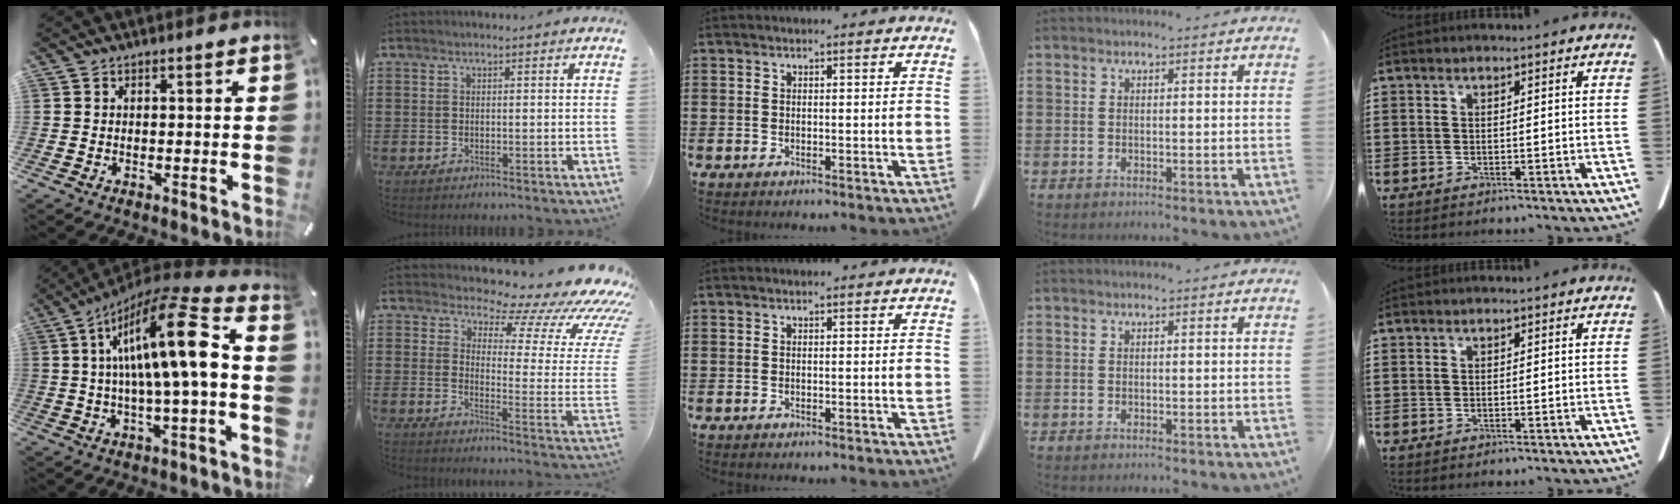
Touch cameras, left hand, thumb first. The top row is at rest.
{"thumb": {"total": 19.4, "force": [3.3, 3.7, 18.8], "torque": [-0.330, -0.022, 0.035]}, "index": {"total": 10.7, "force": [8.7, 3.1, 5.4], "torque": [-0.084, -0.083, 0.139]}}